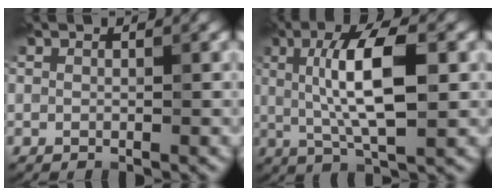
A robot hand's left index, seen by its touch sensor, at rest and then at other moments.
{"total": 7.8, "force": [0.8, 2.2, 7.4], "torque": [-0.123, 0.005, 0.011]}